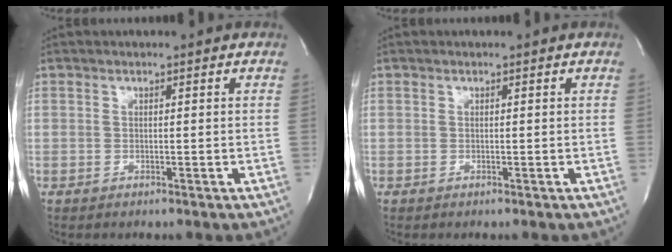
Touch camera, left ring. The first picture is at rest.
{"total": 0.0}